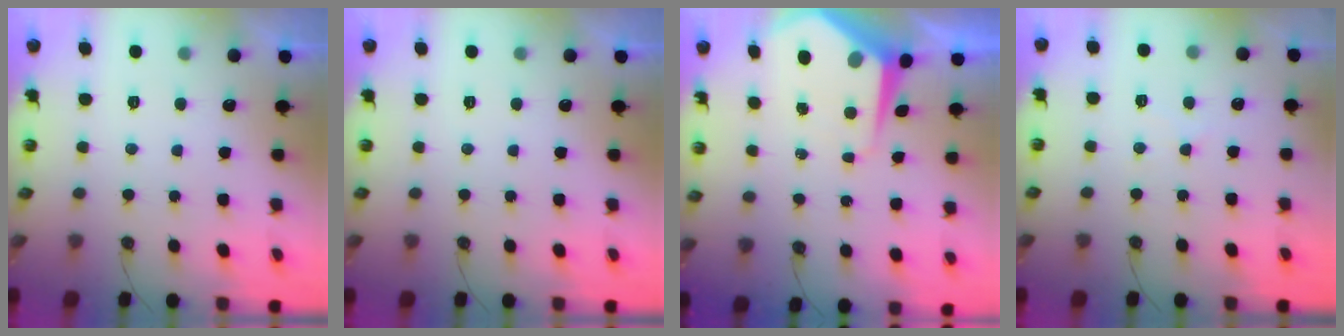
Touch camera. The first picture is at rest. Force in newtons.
{"total": 0.0}
{"total": 8.3, "press": 8.3, "slide": 0.4}
{"total": 4.8, "press": 4.8, "slide": 0.7}